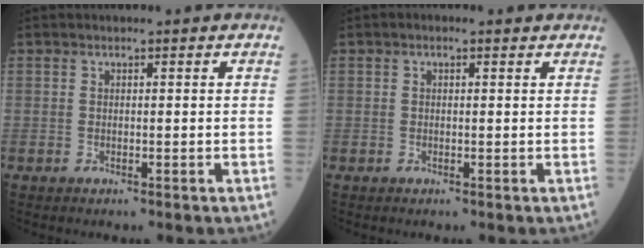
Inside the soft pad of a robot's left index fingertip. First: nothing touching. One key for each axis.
{"total": 0.9, "fx": 0.5, "fy": 0.5, "fz": 0.6, "tx": -0.017, "ty": 0.008, "tz": 0.002}